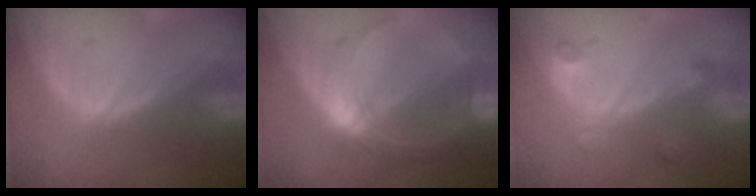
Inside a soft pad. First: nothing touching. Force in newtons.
{"total": 8.7, "press": 8.7, "slide": 0.6}
{"total": 3.4, "press": 3.1, "slide": 1.3}